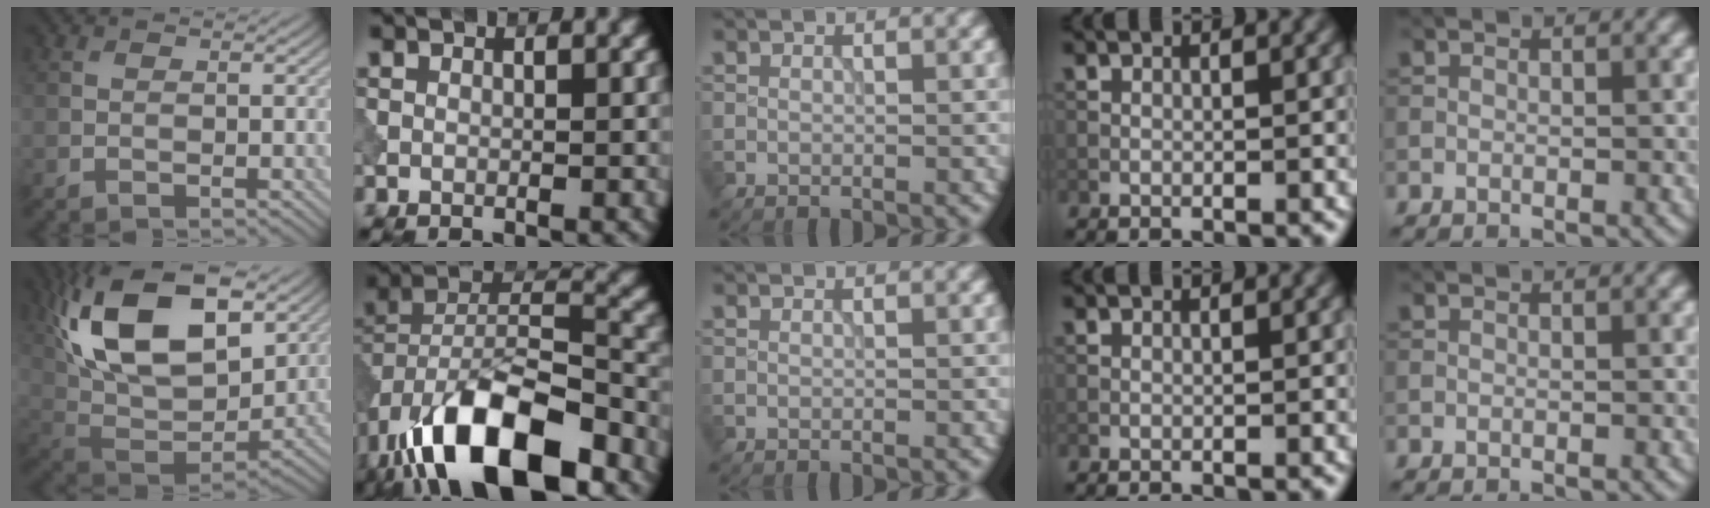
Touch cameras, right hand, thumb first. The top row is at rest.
{"thumb": {"total": 19.7, "force": [8.2, 11.1, 14.1], "torque": [-0.286, 0.031, 0.135]}, "index": {"total": 15.7, "force": [-9.2, 7.0, 10.6], "torque": [-0.189, 0.005, -0.158]}}